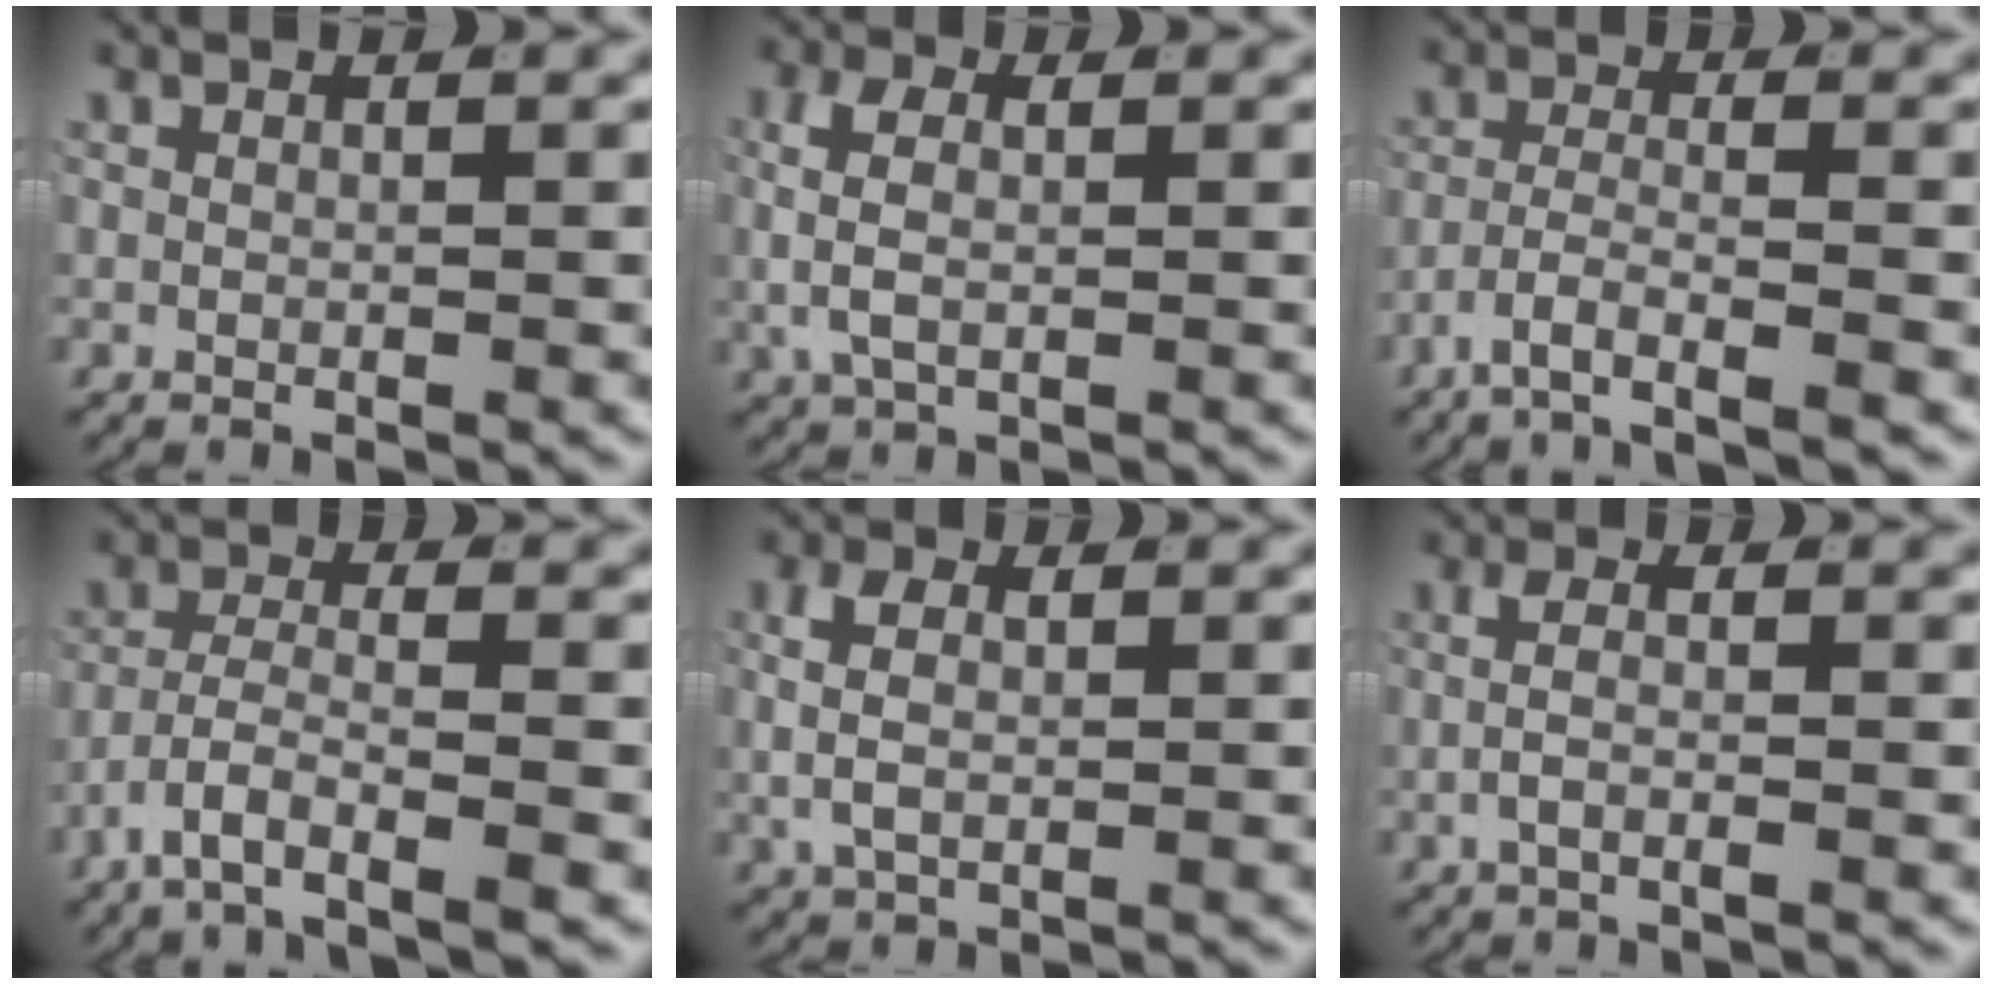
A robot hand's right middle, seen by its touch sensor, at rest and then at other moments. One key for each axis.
{"total": 3.8, "fx": 0.3, "fy": 2.2, "fz": 3.1, "tx": -0.077, "ty": -0.006, "tz": 0.008}
{"total": 4.8, "fx": -3.8, "fy": 0.8, "fz": 2.9, "tx": -0.054, "ty": -0.017, "tz": -0.059}
{"total": 4.7, "fx": -3.3, "fy": 1.1, "fz": 3.1, "tx": -0.069, "ty": -0.018, "tz": -0.051}
{"total": 3.5, "fx": 0.3, "fy": 2.3, "fz": 2.6, "tx": -0.058, "ty": -0.004, "tz": 0.008}
{"total": 2.4, "fx": -0.8, "fy": 0.5, "fz": 2.2, "tx": -0.042, "ty": -0.004, "tz": -0.014}